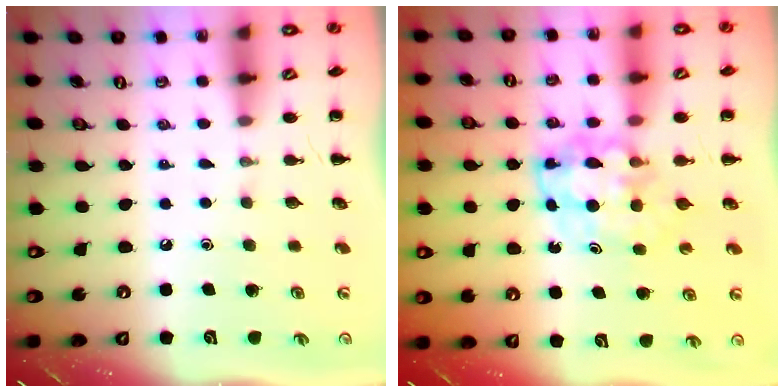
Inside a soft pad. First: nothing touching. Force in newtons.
{"total": 5.5, "press": 5.5, "slide": 0.7}